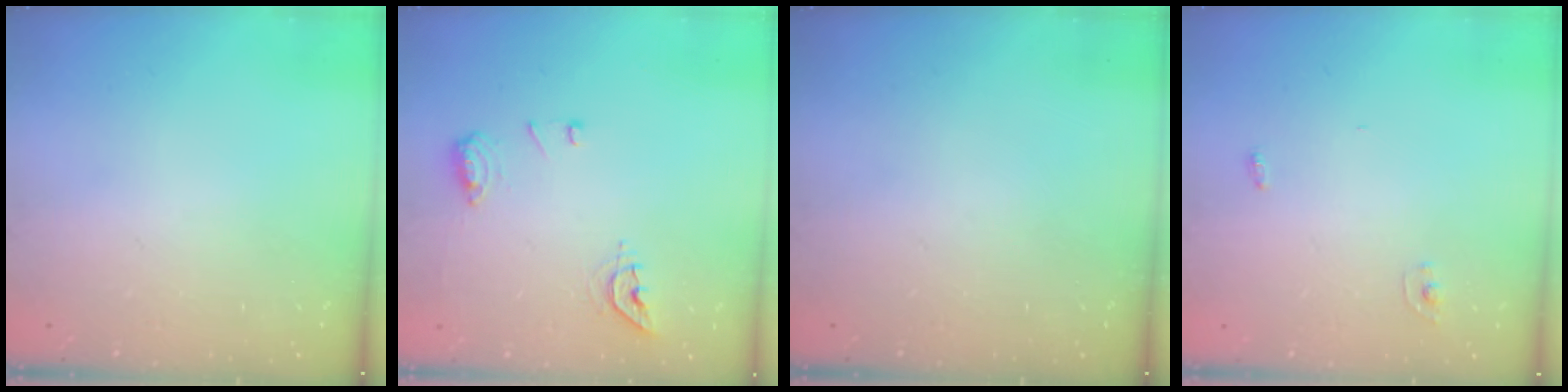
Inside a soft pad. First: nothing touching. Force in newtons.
{"total": 9.0, "press": 8.9, "slide": 0.9}
{"total": 0.0}
{"total": 2.4, "press": 2.4, "slide": 0.2}